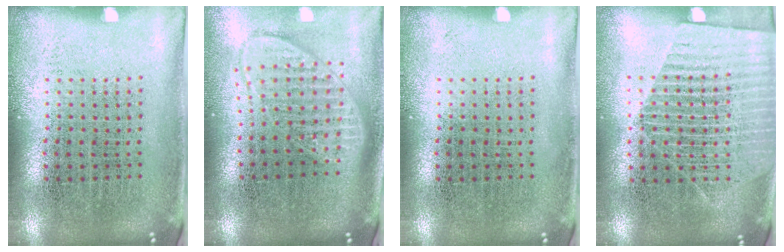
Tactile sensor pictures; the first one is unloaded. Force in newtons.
{"total": 1.8, "press": 1.5, "slide": 1.0}
{"total": 0.0}
{"total": 1.7, "press": 1.5, "slide": 0.8}